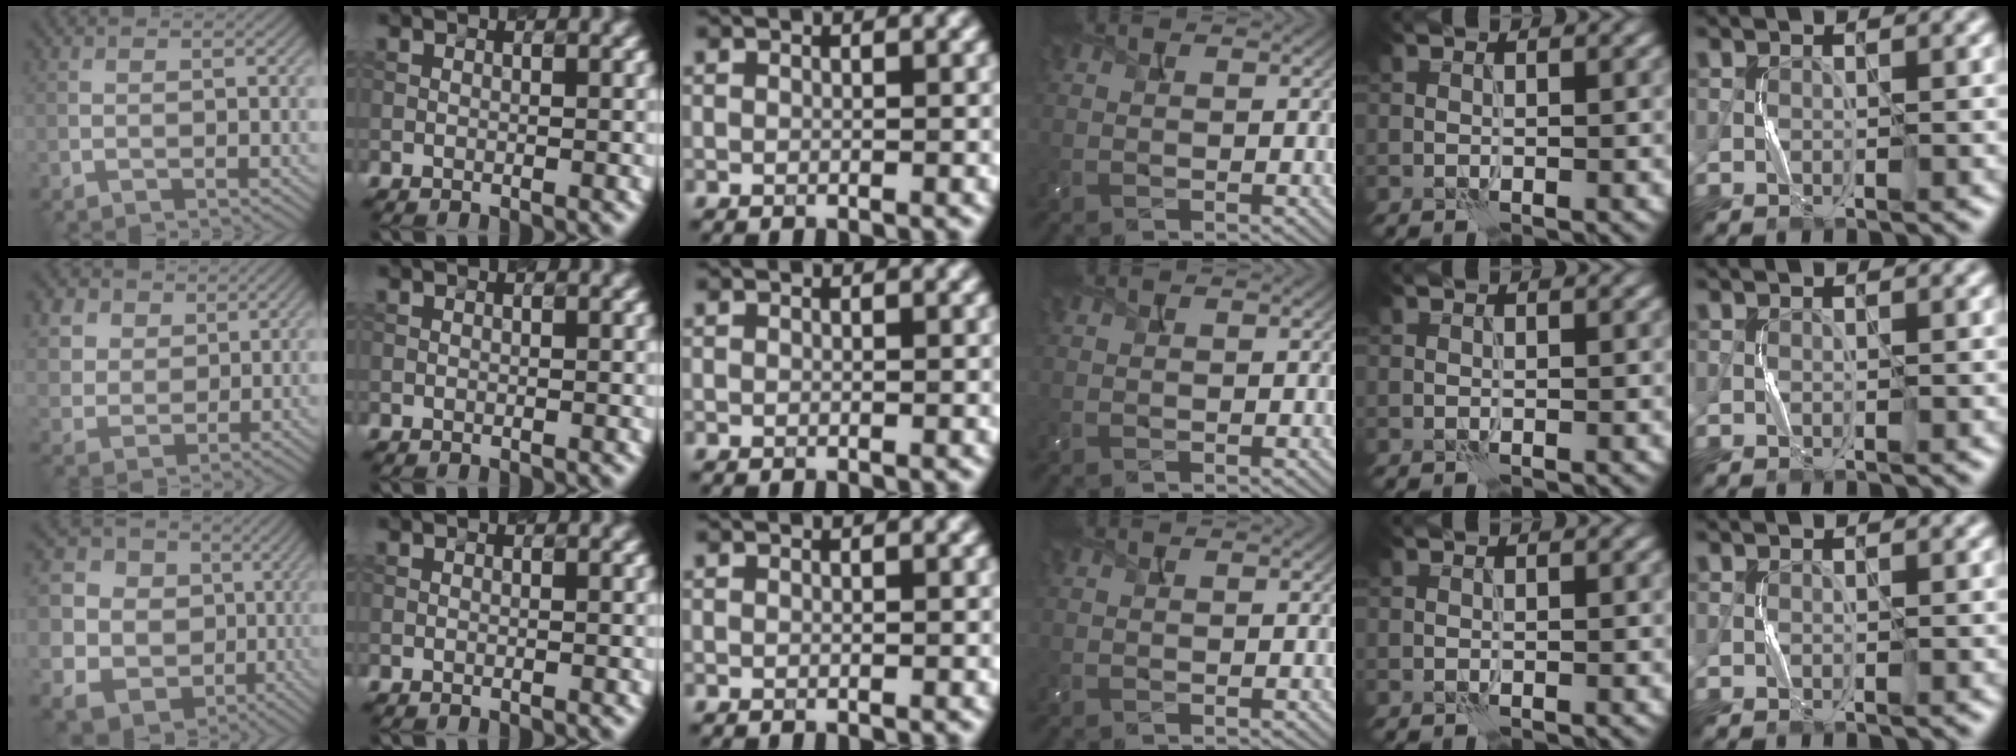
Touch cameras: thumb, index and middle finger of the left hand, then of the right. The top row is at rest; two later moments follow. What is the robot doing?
{"motion": "squeeze", "object": "bubble wrap"}